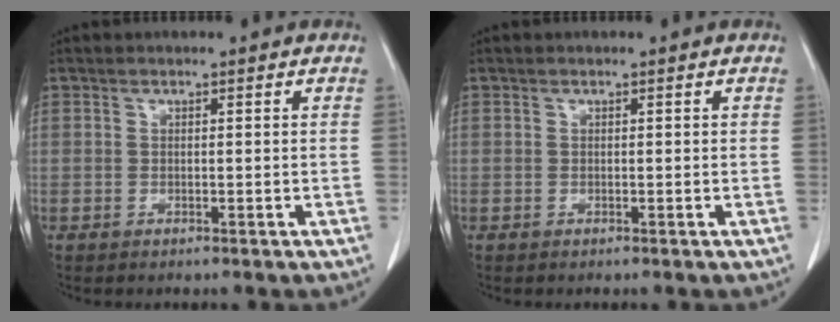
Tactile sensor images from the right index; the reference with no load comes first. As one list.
[{"total": 0.0}]